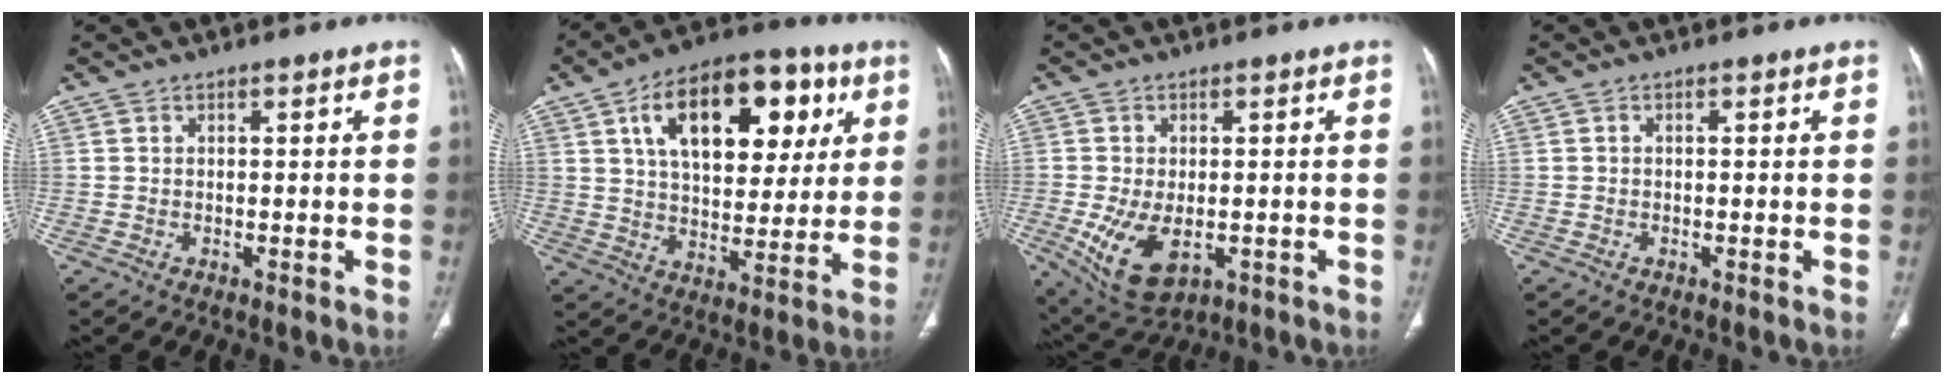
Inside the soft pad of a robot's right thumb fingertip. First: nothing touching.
{"total": 22.5, "force": [8.3, 12.5, 16.8], "torque": [-0.220, -0.004, 0.129]}
{"total": 10.2, "force": [-2.5, 5.9, 7.9], "torque": [-0.145, -0.009, -0.026]}
{"total": 0.0}